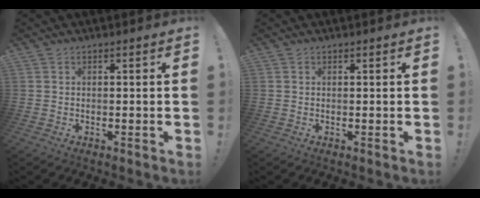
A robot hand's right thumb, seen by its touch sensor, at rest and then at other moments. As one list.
[{"total": 0.0}]